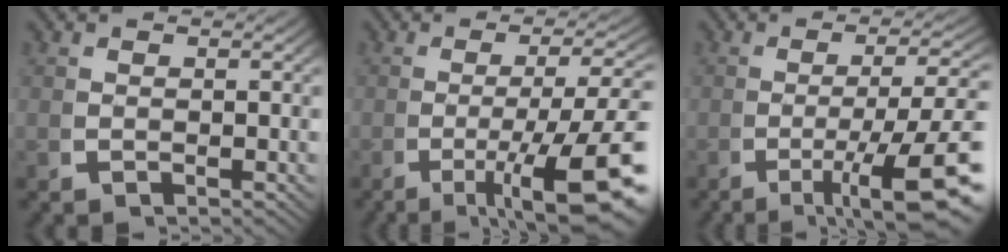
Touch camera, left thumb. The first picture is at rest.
{"total": 10.1, "force": [-3.3, 4.3, 8.6], "torque": [-0.137, -0.037, -0.026]}
{"total": 9.1, "force": [-3.1, 3.6, 7.7], "torque": [-0.119, -0.030, -0.028]}